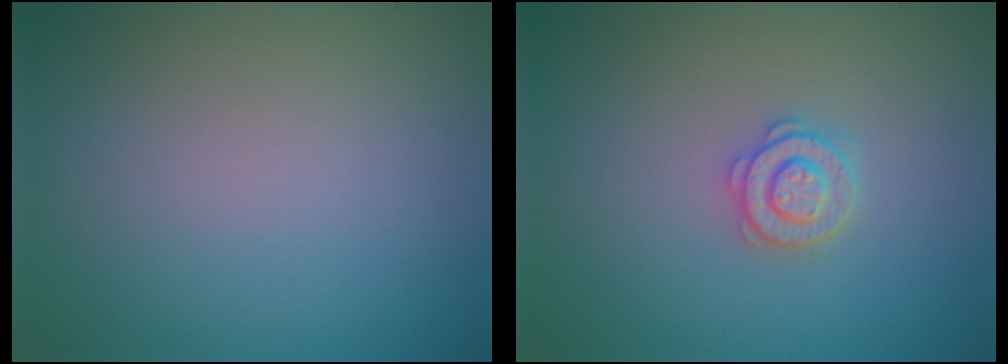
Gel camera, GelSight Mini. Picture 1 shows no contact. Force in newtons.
{"total": 2.6, "press": 2.5, "slide": 0.5}